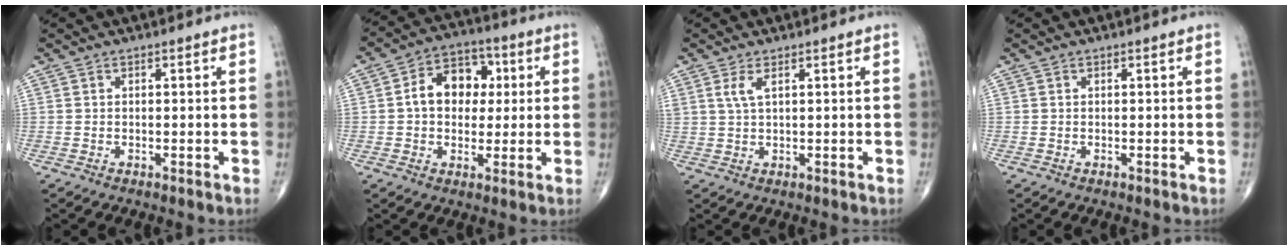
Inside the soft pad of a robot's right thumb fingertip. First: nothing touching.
{"total": 10.9, "force": [1.4, 8.1, 7.2], "torque": [-0.078, 0.021, 0.015]}
{"total": 2.6, "force": [1.2, 0.8, 2.1], "torque": [-0.051, 0.000, 0.031]}
{"total": 0.0}